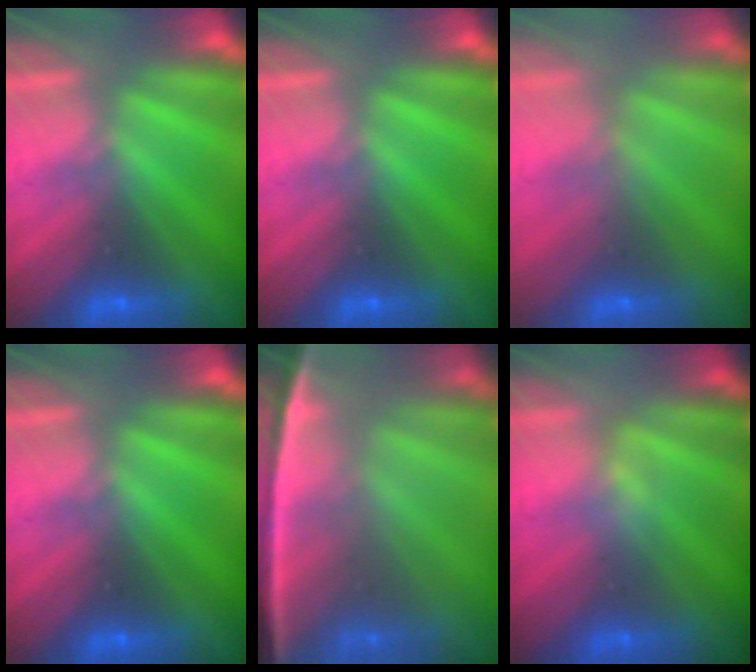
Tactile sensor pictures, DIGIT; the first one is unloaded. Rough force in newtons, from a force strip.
{"total": 0.0}
{"total": 2.9}
{"total": 0.0}
{"total": 7.2}
{"total": 2.4}